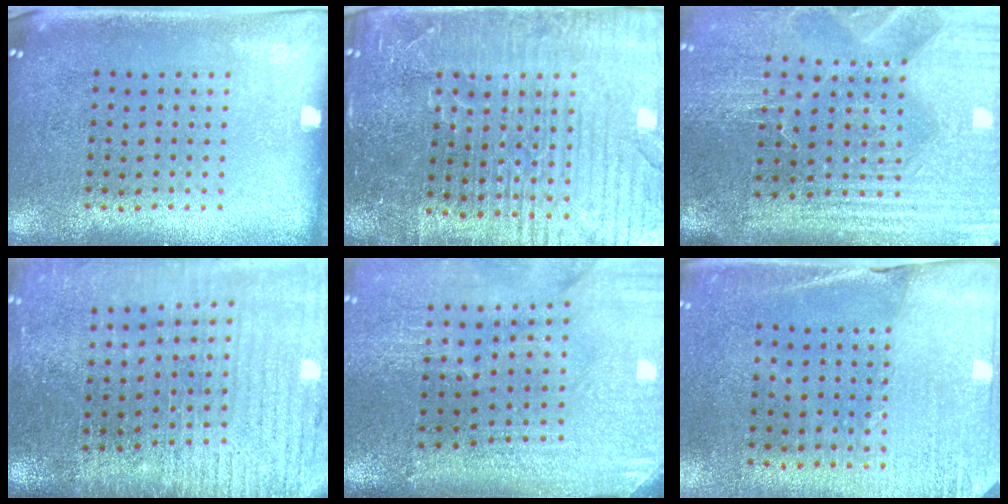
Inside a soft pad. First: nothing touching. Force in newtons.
{"total": 5.1, "press": 4.7, "slide": 2.0}
{"total": 4.9, "press": 4.2, "slide": 2.5}
{"total": 3.7, "press": 3.2, "slide": 1.9}
{"total": 4.4, "press": 3.7, "slide": 2.4}
{"total": 2.6, "press": 2.4, "slide": 1.1}